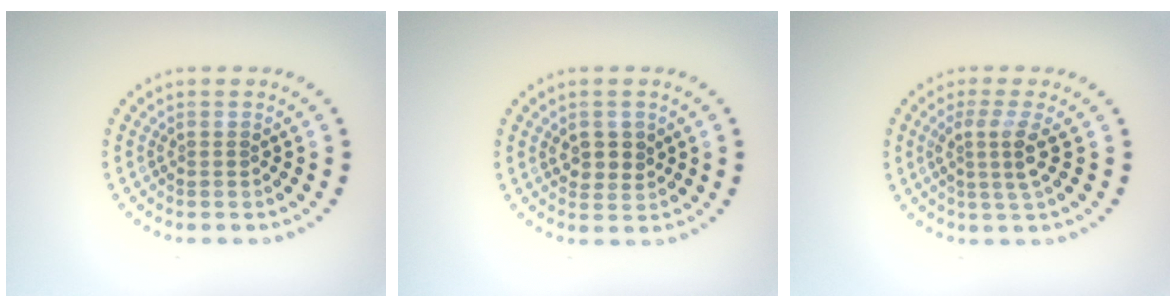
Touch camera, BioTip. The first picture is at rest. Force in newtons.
{"total": 2.2, "press": 2.1, "slide": 0.7}
{"total": 2.7, "press": 2.0, "slide": 1.8}